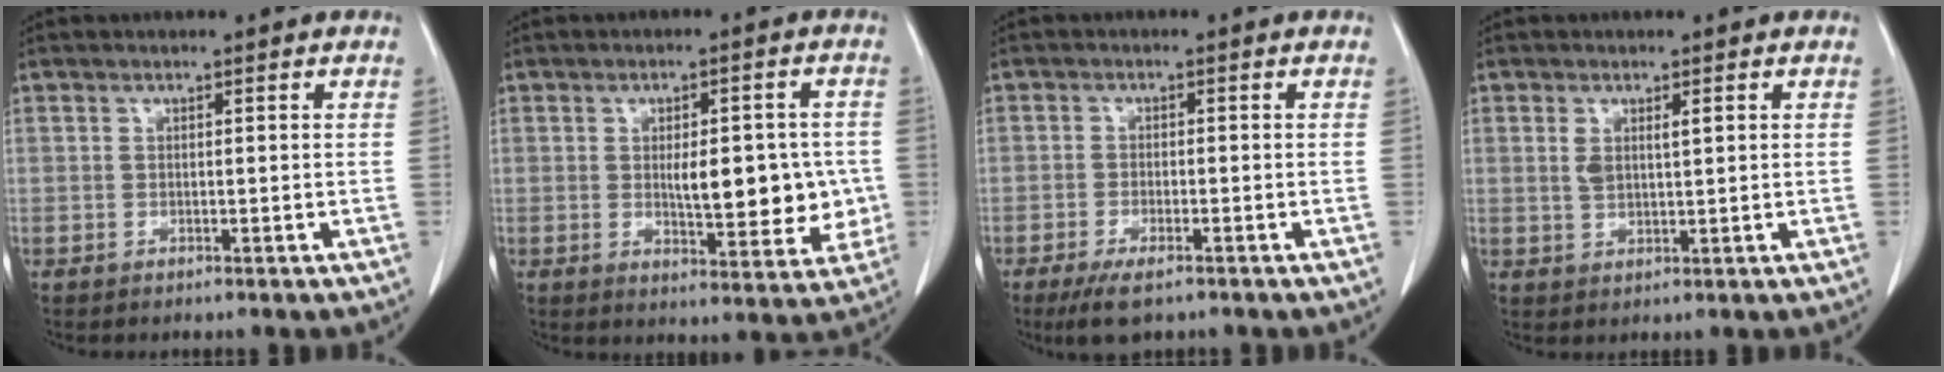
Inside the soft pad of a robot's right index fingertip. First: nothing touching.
{"total": 10.8, "force": [-0.3, 4.2, 10.0], "torque": [-0.126, 0.003, 0.007]}
{"total": 5.0, "force": [-3.3, 1.3, 3.4], "torque": [-0.065, -0.010, -0.053]}
{"total": 3.1, "force": [1.0, 1.1, 2.7], "torque": [-0.056, 0.006, 0.024]}